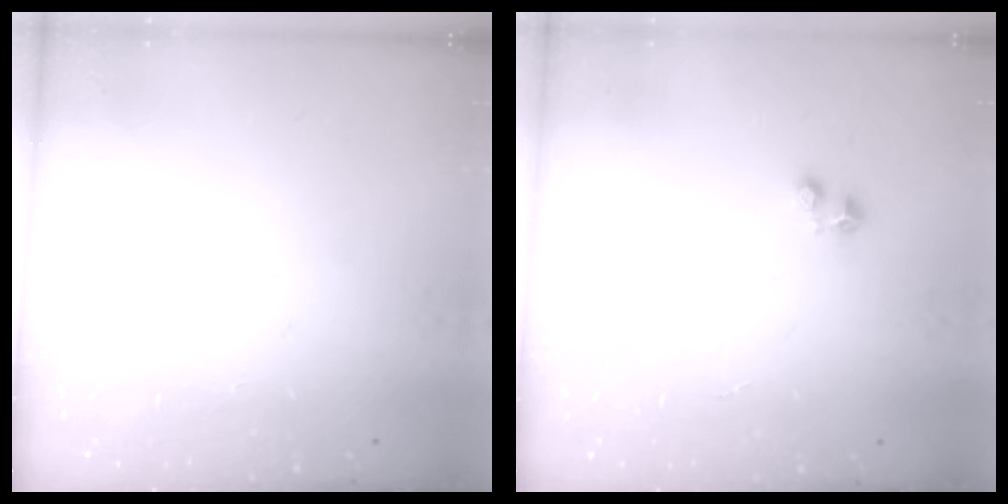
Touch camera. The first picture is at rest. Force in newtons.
{"total": 2.4, "press": 2.4, "slide": 0.4}